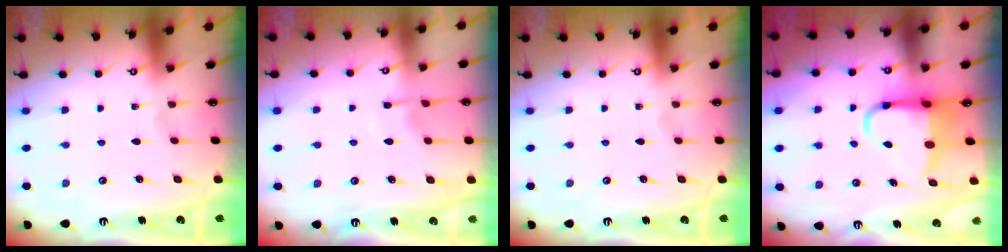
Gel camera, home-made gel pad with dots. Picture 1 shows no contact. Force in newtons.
{"total": 4.4, "press": 4.3, "slide": 0.6}
{"total": 0.0}
{"total": 6.0, "press": 5.8, "slide": 1.4}